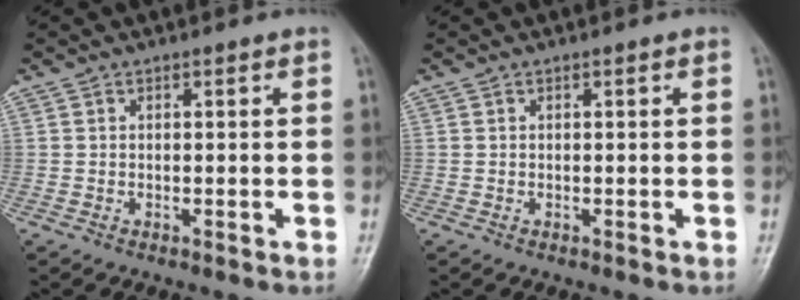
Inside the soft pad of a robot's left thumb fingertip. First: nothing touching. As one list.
[{"total": 0.0}]